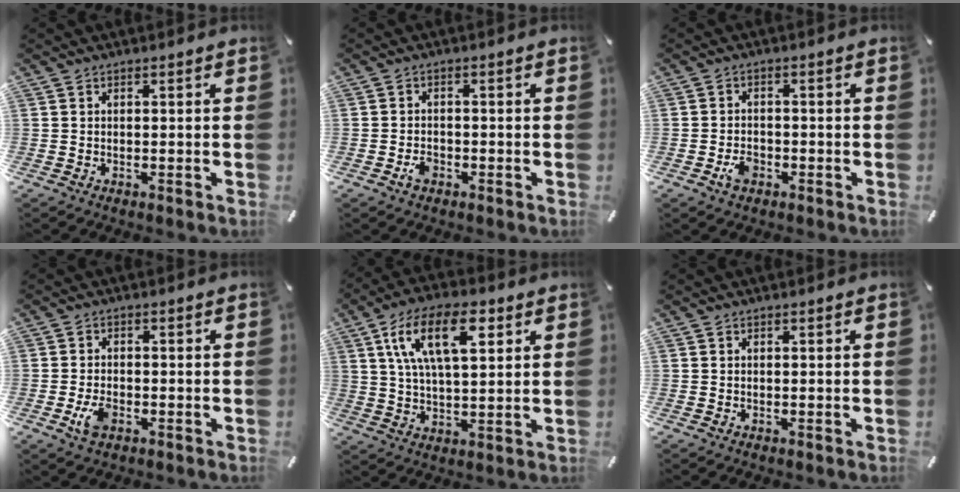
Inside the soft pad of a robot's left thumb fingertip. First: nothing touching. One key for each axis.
{"total": 2.3, "fx": -1.3, "fy": 1.6, "fz": 1.1, "tx": -0.021, "ty": 0.006, "tz": -0.024}
{"total": 3.4, "fx": -1.6, "fy": 2.4, "fz": 1.8, "tx": -0.029, "ty": 0.008, "tz": -0.027}
{"total": 4.2, "fx": -1.6, "fy": 2.6, "fz": 2.9, "tx": -0.069, "ty": 0.002, "tz": -0.031}
{"total": 15.1, "fx": 6.2, "fy": 7.2, "fz": 11.8, "tx": -0.225, "ty": -0.002, "tz": 0.101}
{"total": 0.0}